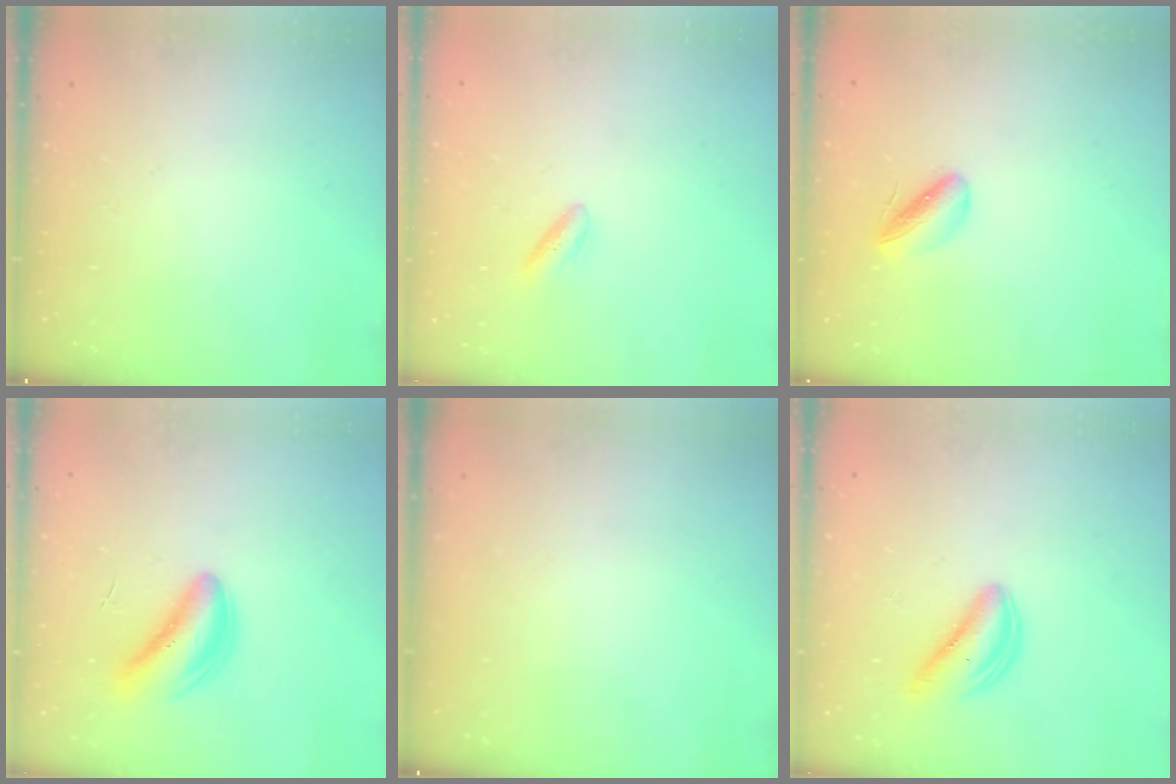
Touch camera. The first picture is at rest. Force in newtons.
{"total": 2.5, "press": 2.2, "slide": 1.2}
{"total": 5.5, "press": 5.2, "slide": 1.5}
{"total": 4.7, "press": 4.5, "slide": 1.3}
{"total": 0.0}
{"total": 4.5, "press": 4.5, "slide": 0.3}